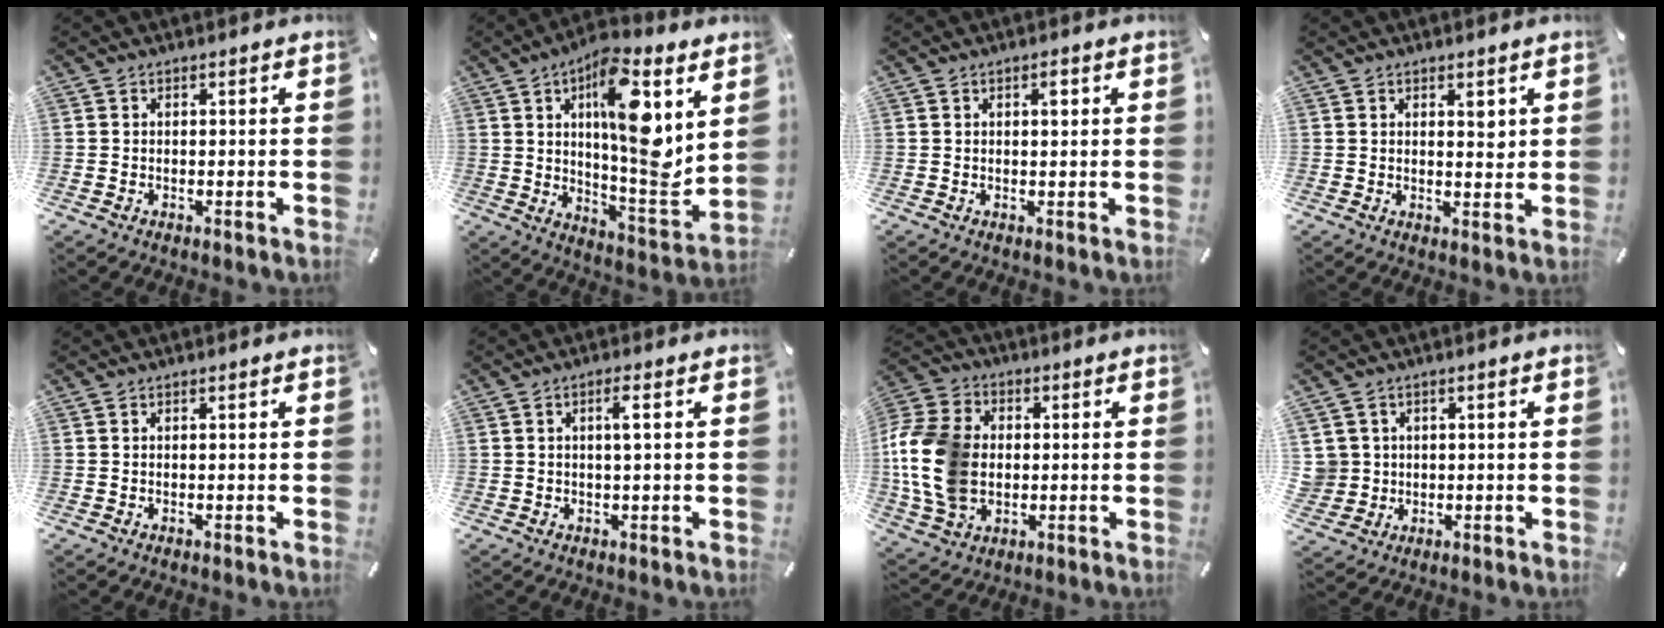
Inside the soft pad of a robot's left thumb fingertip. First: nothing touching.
{"total": 18.2, "force": [6.9, 5.6, 15.9], "torque": [-0.251, -0.042, 0.102]}
{"total": 2.1, "force": [0.7, 1.0, 1.7], "torque": [-0.021, -0.001, 0.008]}
{"total": 3.0, "force": [1.7, 1.6, 2.0], "torque": [-0.010, -0.014, 0.023]}
{"total": 0.0}
{"total": 3.1, "force": [0.6, 0.3, 3.1], "torque": [-0.060, 0.002, 0.007]}
{"total": 17.1, "force": [-0.7, 13.4, 10.7], "torque": [-0.250, 0.012, -0.013]}
{"total": 4.6, "force": [1.1, 4.5, -0.2], "torque": [-0.009, 0.000, 0.020]}